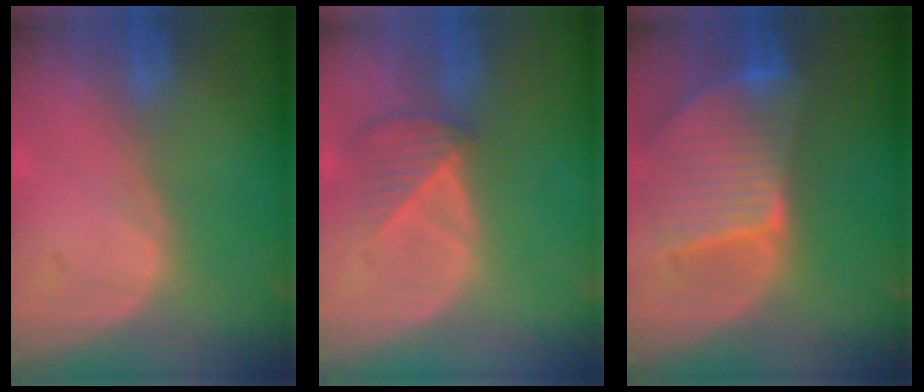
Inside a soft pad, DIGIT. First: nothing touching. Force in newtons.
{"total": 3.5, "press": 3.4, "slide": 0.9}
{"total": 9.6, "press": 8.4, "slide": 4.6}